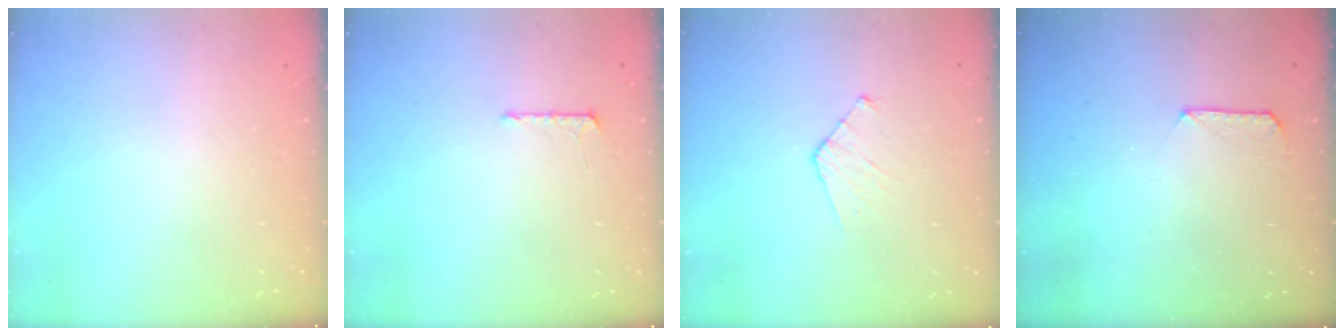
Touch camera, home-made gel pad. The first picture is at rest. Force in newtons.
{"total": 4.2, "press": 4.2, "slide": 0.5}
{"total": 3.8, "press": 3.7, "slide": 0.3}
{"total": 5.5, "press": 5.5, "slide": 0.5}